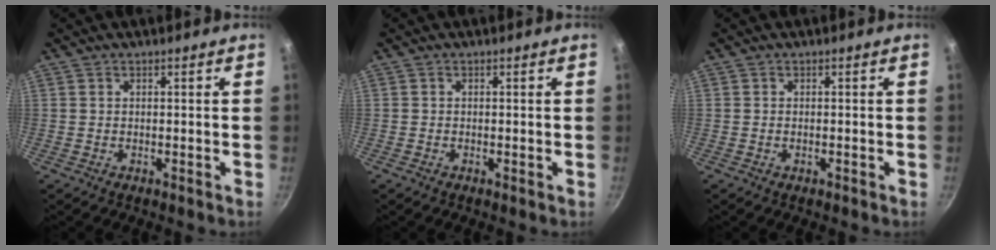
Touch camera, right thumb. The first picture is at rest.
{"total": 0.0}
{"total": 0.6, "force": [-0.3, 0.3, 0.4], "torque": [-0.007, 0.003, -0.005]}